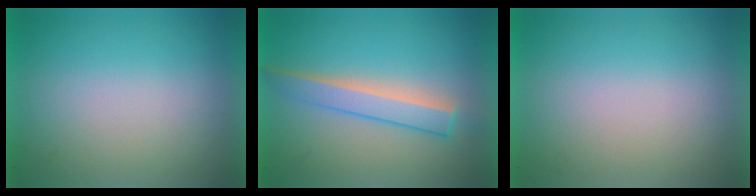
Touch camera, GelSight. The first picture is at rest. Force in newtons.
{"total": 3.2}
{"total": 0.0}